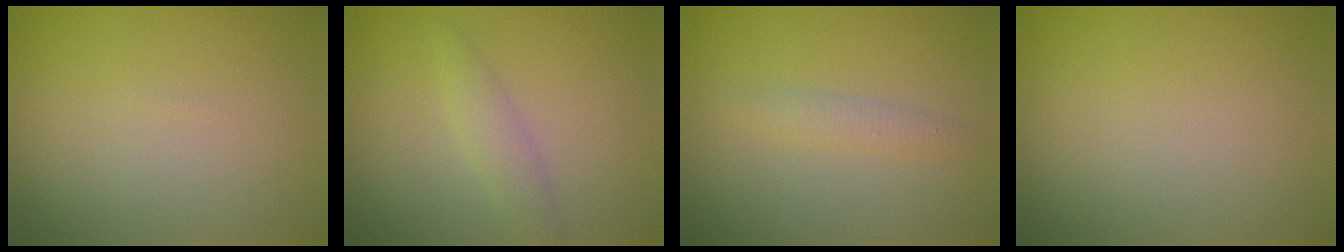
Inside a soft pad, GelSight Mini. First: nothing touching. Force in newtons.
{"total": 1.8, "press": 1.8, "slide": 0.0}
{"total": 1.4, "press": 1.4, "slide": 0.0}
{"total": 0.0}